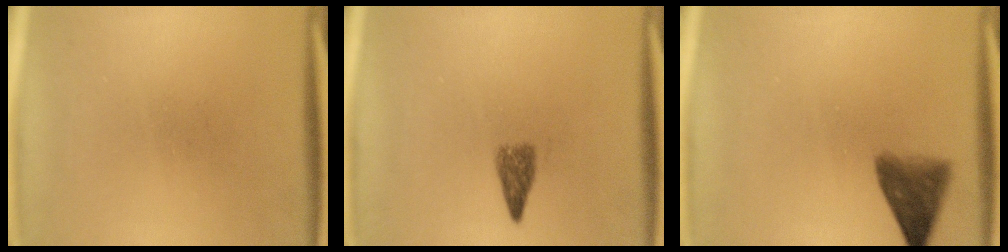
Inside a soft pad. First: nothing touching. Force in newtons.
{"total": 2.3}
{"total": 5.2}